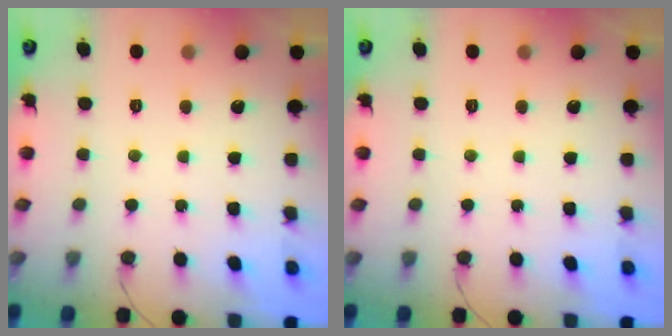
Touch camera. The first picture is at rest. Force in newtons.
{"total": 0.0}